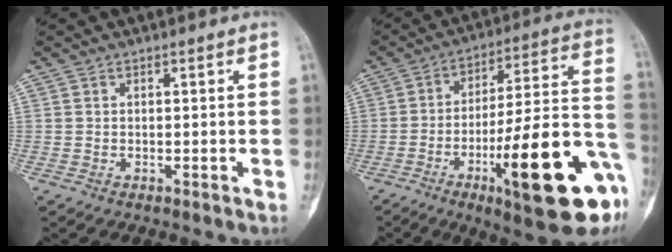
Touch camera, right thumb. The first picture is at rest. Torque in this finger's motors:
{"motor_torque": [3.18, 1.82, 1.46, -1.30, 0.57]}